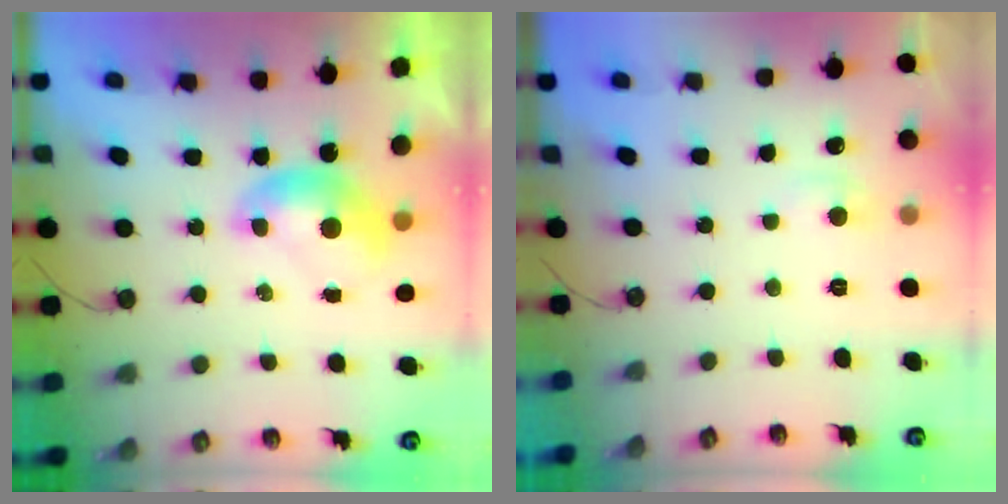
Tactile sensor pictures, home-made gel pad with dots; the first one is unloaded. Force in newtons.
{"total": 1.2, "press": 1.0, "slide": 0.6}